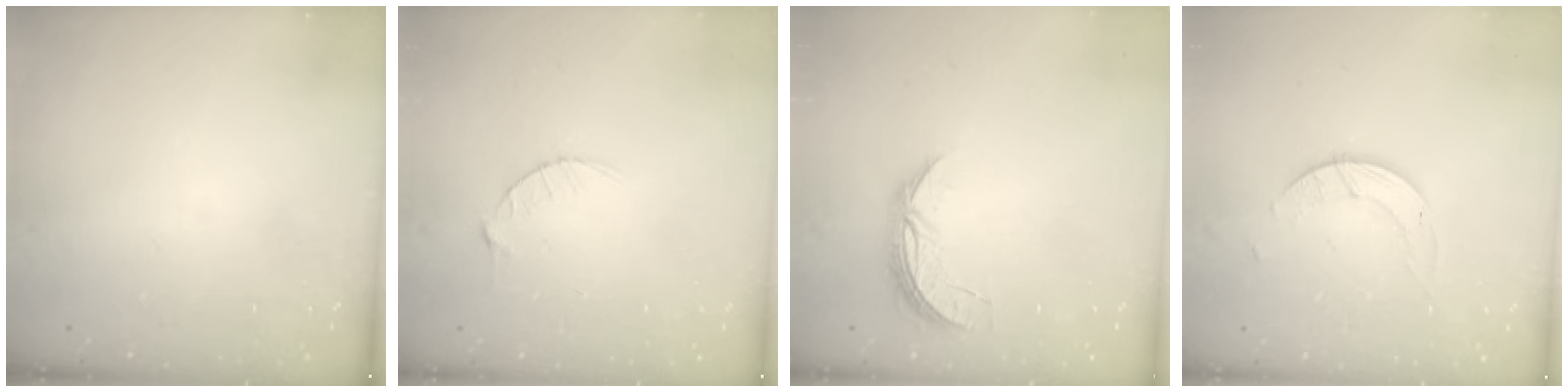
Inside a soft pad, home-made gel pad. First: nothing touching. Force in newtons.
{"total": 2.9, "press": 2.9, "slide": 0.4}
{"total": 6.5, "press": 6.5, "slide": 0.5}
{"total": 3.0, "press": 3.0, "slide": 0.3}